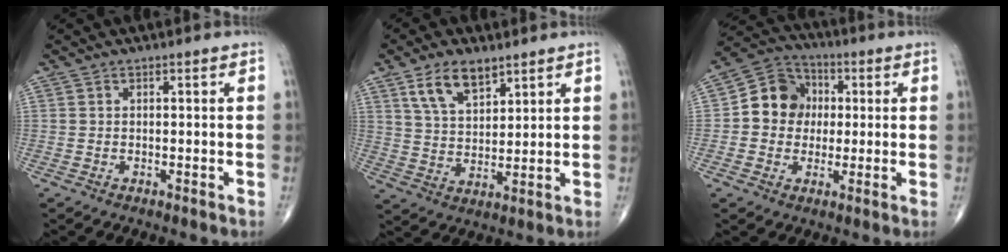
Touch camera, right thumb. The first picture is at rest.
{"total": 8.6, "force": [5.3, 4.2, 5.3], "torque": [-0.081, -0.027, 0.105]}
{"total": 10.3, "force": [0.7, 9.3, 4.4], "torque": [-0.034, 0.018, 0.001]}